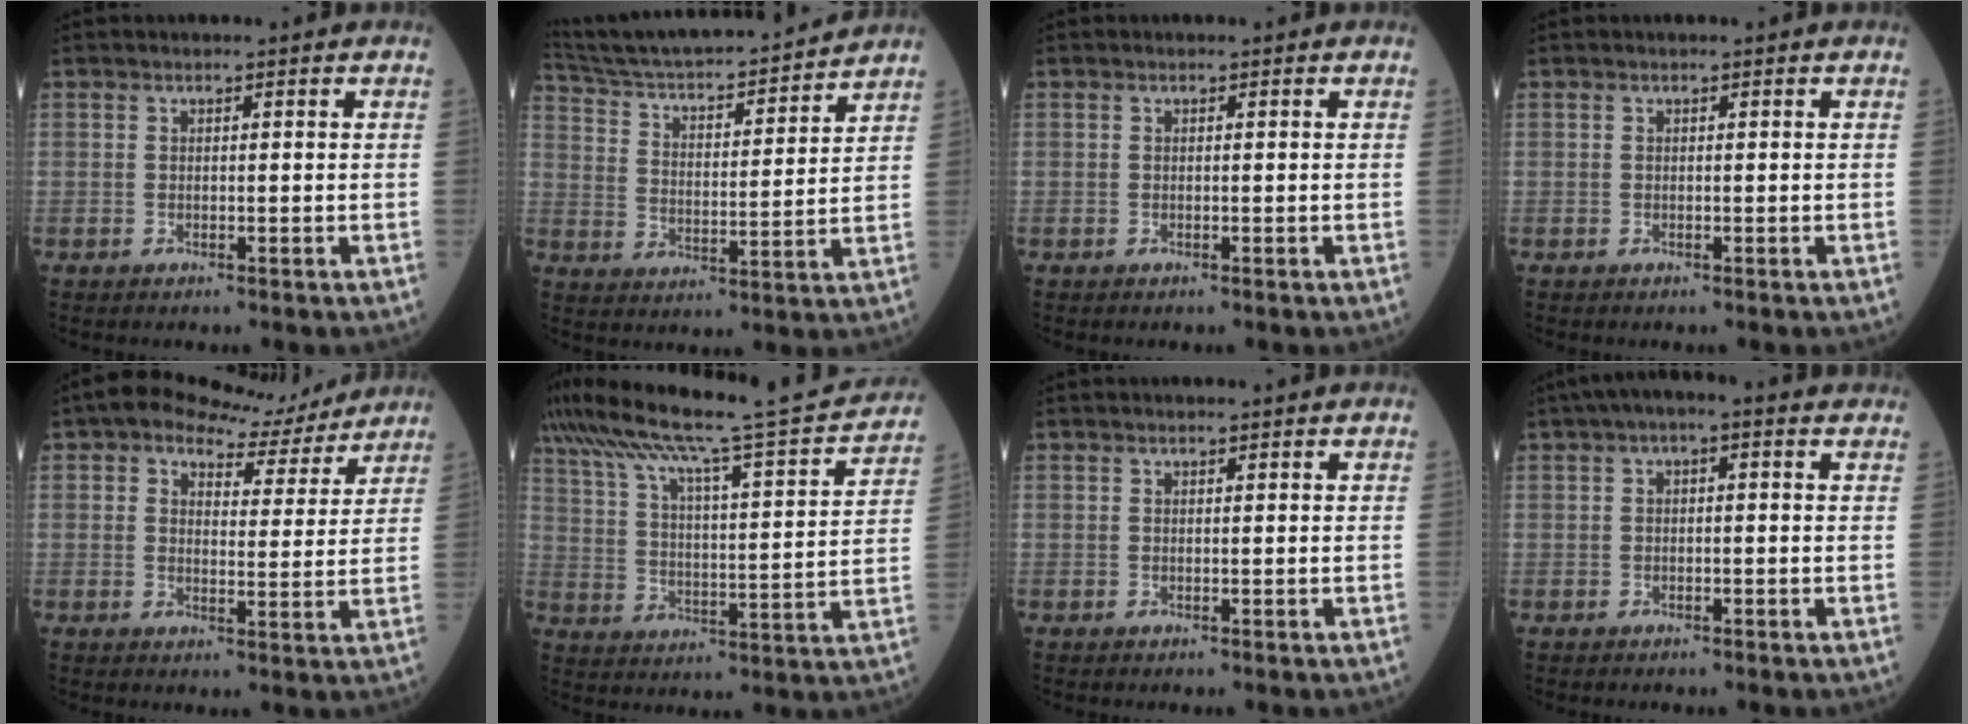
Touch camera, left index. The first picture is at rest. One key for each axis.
{"total": 21.4, "fx": 19.9, "fy": 2.0, "fz": 7.7, "tx": -0.131, "ty": 0.004, "tz": 0.302}
{"total": 0.0}
{"total": 0.0}
{"total": 8.1, "fx": 7.0, "fy": 3.3, "fz": 2.3, "tx": -0.035, "ty": 0.013, "tz": 0.090}
{"total": 25.5, "fx": 22.3, "fy": 1.4, "fz": 12.3, "tx": -0.213, "ty": -0.006, "tz": 0.313}
{"total": 0.6, "fx": 0.5, "fy": -0.1, "fz": 0.3, "tx": -0.004, "ty": 0.006, "tz": 0.011}
{"total": 4.3, "fx": 2.0, "fy": 1.2, "fz": 3.6, "tx": -0.052, "ty": 0.033, "tz": 0.022}